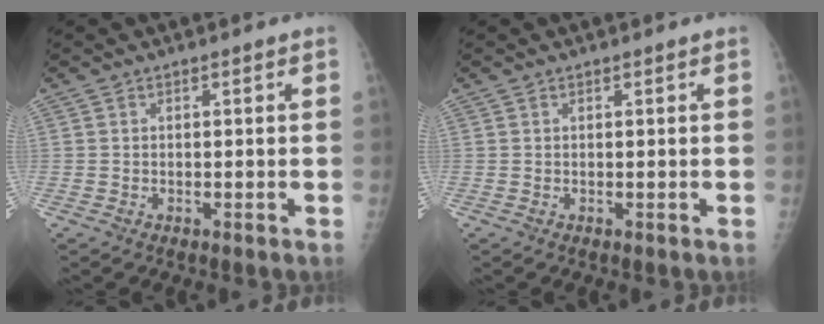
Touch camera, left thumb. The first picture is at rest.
{"total": 0.0}